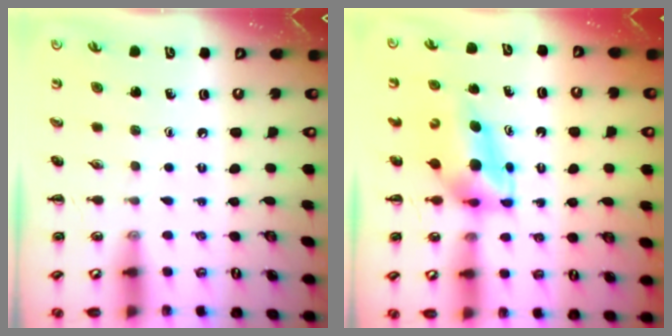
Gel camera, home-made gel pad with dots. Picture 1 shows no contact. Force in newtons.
{"total": 5.0, "press": 4.9, "slide": 0.7}